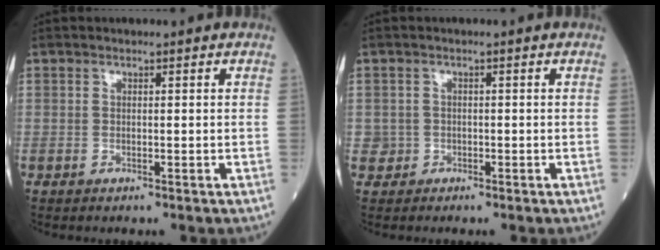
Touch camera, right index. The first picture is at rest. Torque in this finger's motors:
{"motor_torque": [0.01, 0.04, -0.04, -0.01]}